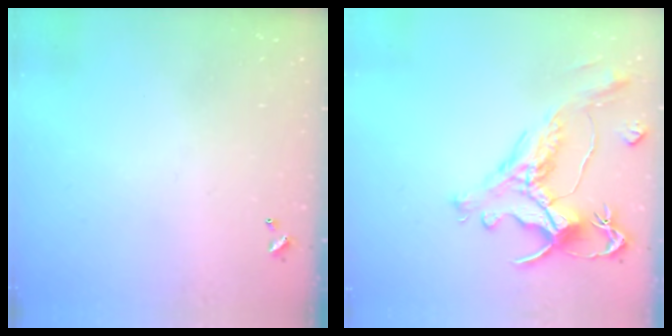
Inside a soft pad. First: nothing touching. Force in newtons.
{"total": 1.8, "press": 1.2, "slide": 1.3}